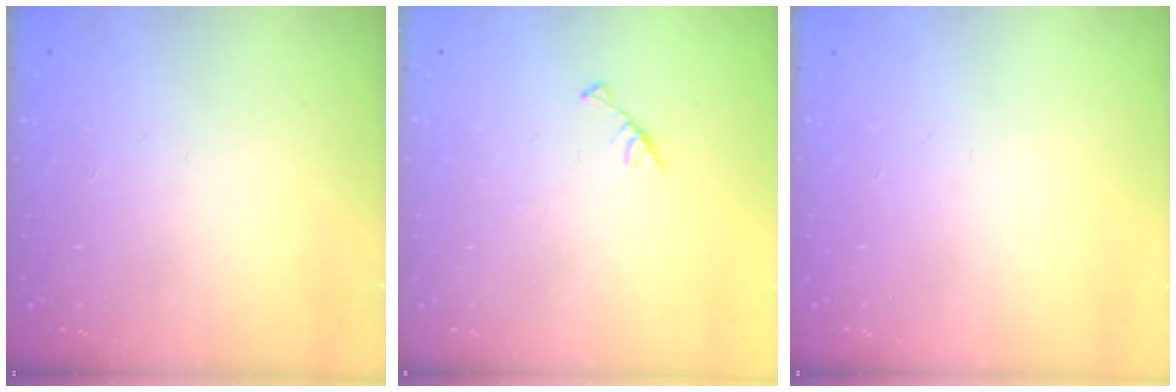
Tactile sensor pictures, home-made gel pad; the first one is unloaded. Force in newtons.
{"total": 3.0, "press": 3.0, "slide": 0.3}
{"total": 0.0}